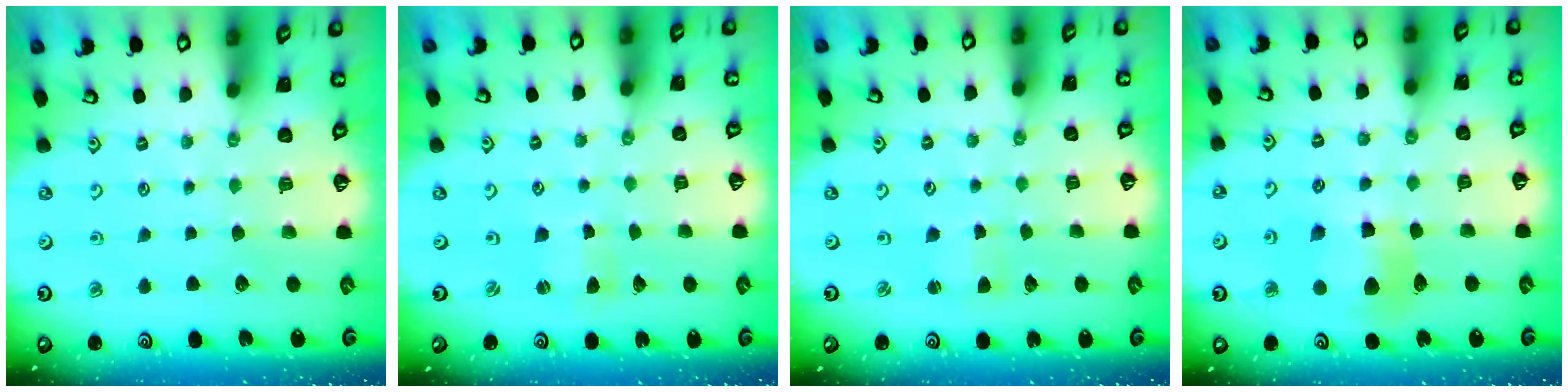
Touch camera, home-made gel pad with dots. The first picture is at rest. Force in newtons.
{"total": 0.6, "press": 0.6, "slide": 0.2}
{"total": 2.7, "press": 2.7, "slide": 0.3}
{"total": 9.3, "press": 9.2, "slide": 1.5}